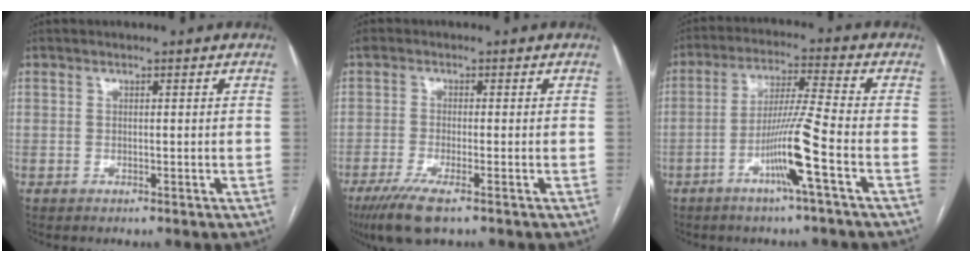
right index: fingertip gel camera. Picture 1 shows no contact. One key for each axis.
{"total": 6.5, "fx": -4.1, "fy": 1.1, "fz": 5.0, "tx": -0.096, "ty": -0.018, "tz": -0.072}
{"total": 9.4, "fx": -3.9, "fy": -1.5, "fz": 8.4, "tx": -0.164, "ty": -0.004, "tz": -0.078}